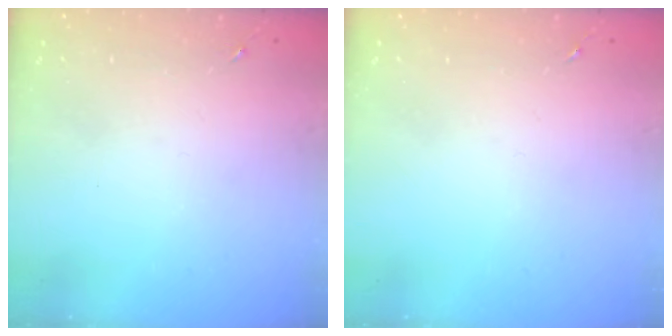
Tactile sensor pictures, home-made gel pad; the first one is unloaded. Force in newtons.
{"total": 0.0}